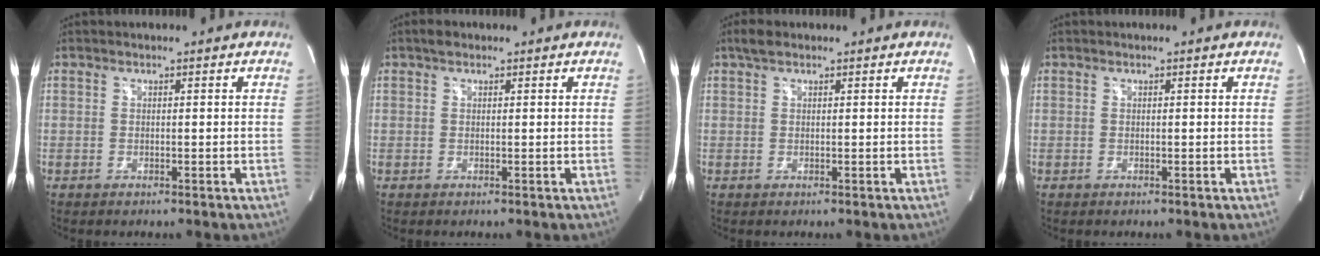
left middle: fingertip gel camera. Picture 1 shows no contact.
{"total": 1.2, "force": [0.9, 0.6, 0.6], "torque": [-0.017, 0.012, 0.014]}
{"total": 1.9, "force": [1.4, 0.8, 1.1], "torque": [-0.027, 0.016, 0.026]}
{"total": 0.0}